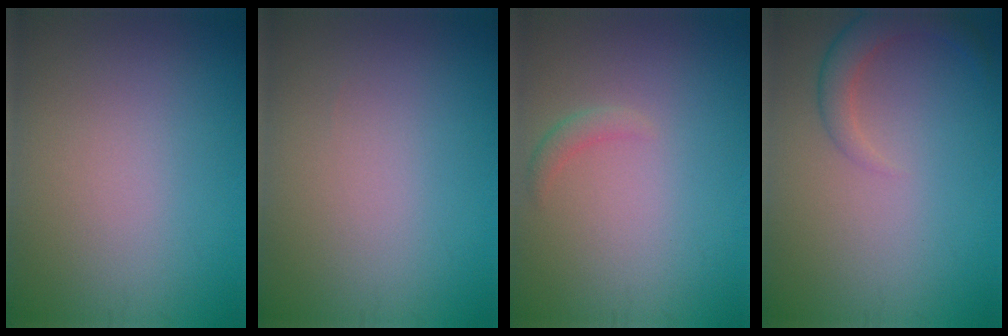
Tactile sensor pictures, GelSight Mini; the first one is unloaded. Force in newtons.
{"total": 0.0}
{"total": 1.1, "press": 1.1, "slide": 0.0}
{"total": 2.6, "press": 2.5, "slide": 0.2}